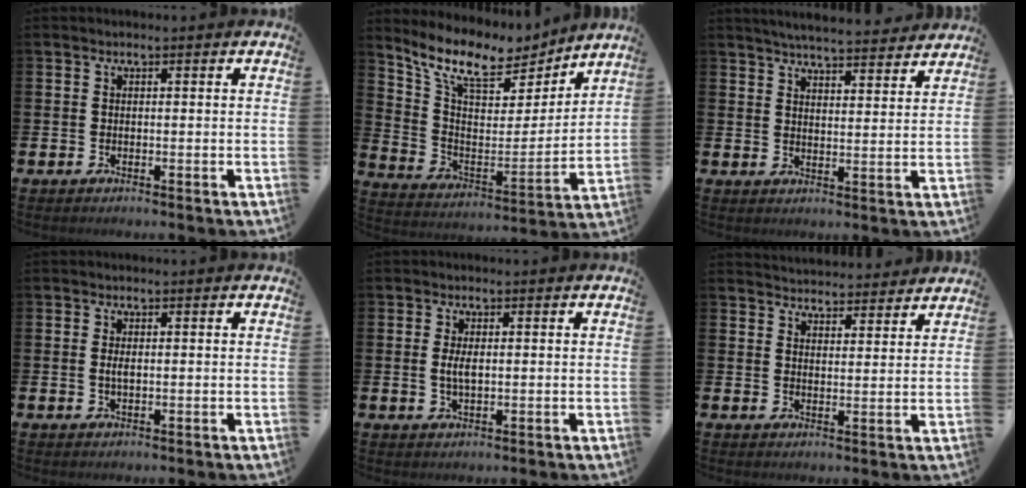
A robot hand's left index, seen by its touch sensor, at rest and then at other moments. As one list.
[{"total": 10.3, "force": [8.9, 3.6, 3.6], "torque": [-0.100, -0.063, 0.154]}, {"total": 5.3, "force": [5.2, 0.3, 0.6], "torque": [-0.019, -0.035, 0.091]}, {"total": 1.1, "force": [0.1, 0.4, 1.1], "torque": [-0.014, 0.001, -0.002]}, {"total": 2.6, "force": [0.2, 1.1, 2.4], "torque": [-0.041, 0.001, -0.001]}, {"total": 4.2, "force": [4.2, 0.6, -0.3], "torque": [0.001, -0.029, 0.073]}]